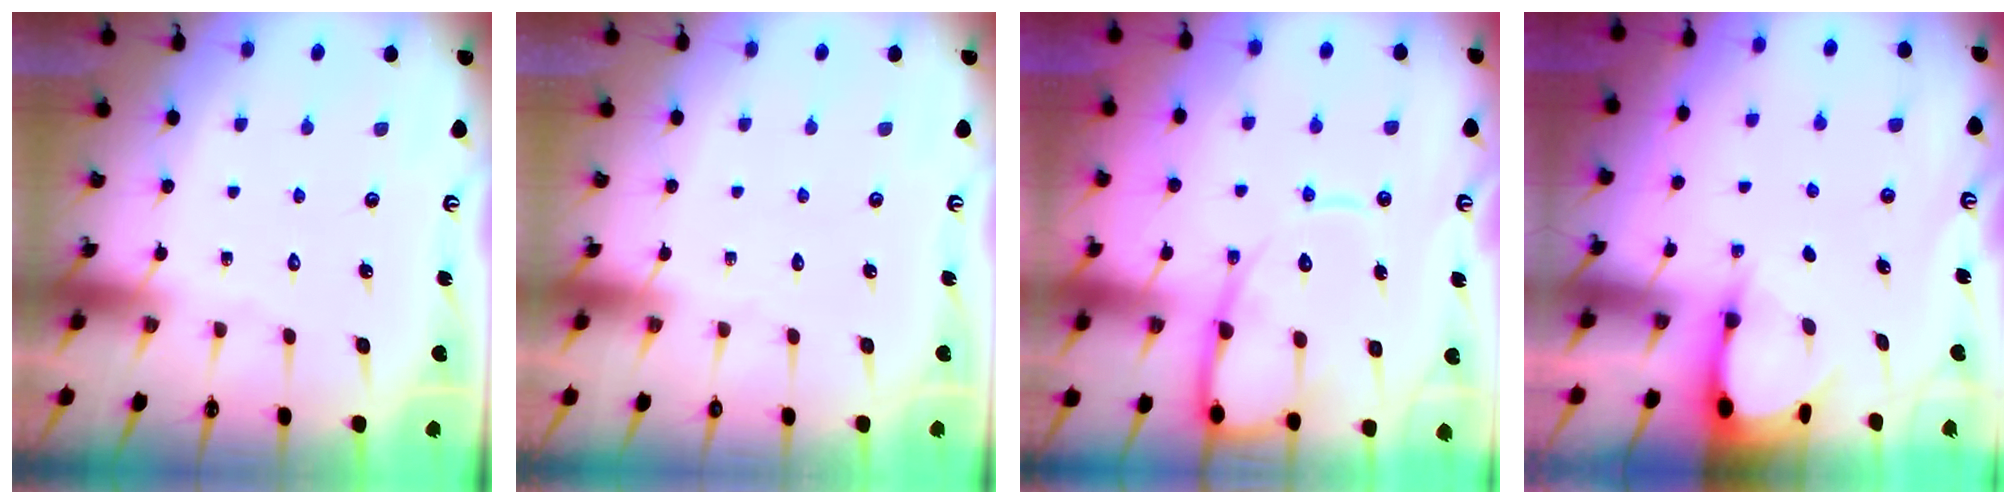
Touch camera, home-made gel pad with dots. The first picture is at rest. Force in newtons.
{"total": 0.0}
{"total": 11.9, "press": 11.8, "slide": 1.3}
{"total": 3.2, "press": 3.2, "slide": 0.3}